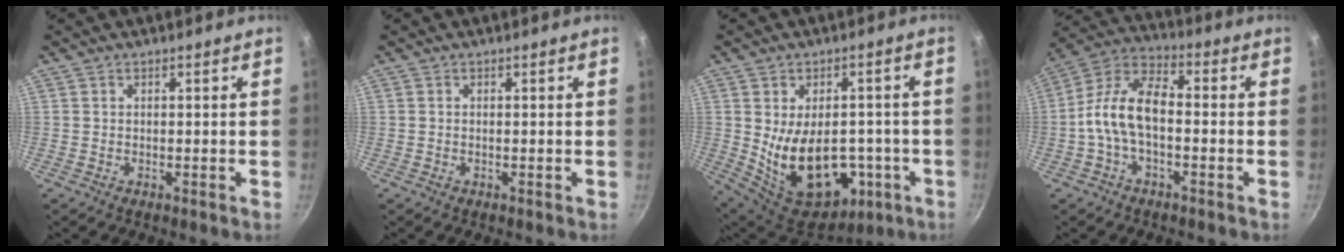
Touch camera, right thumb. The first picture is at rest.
{"total": 0.0}
{"total": 19.2, "force": [-3.3, 12.4, 14.2], "torque": [-0.195, -0.002, -0.019]}
{"total": 11.3, "force": [-2.0, 6.0, 9.4], "torque": [-0.169, 0.045, -0.054]}